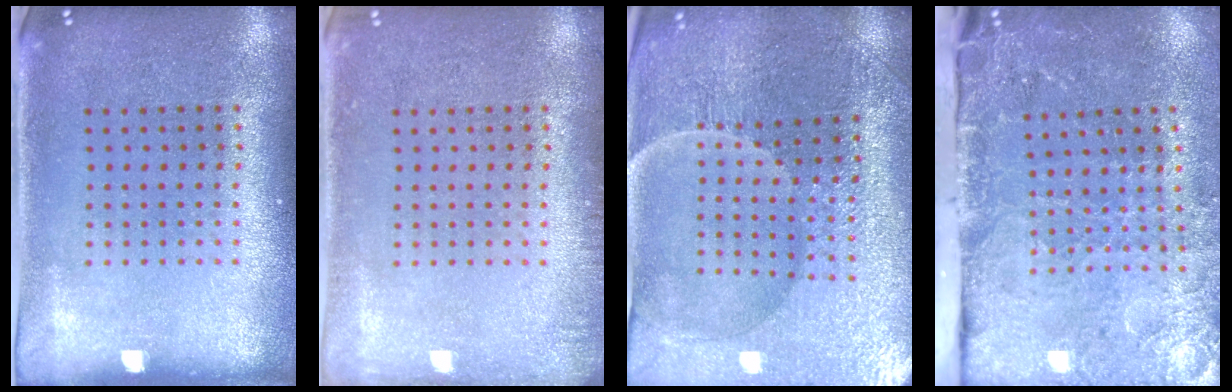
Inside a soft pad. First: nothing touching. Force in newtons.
{"total": 1.2, "press": 1.1, "slide": 0.2}
{"total": 4.1, "press": 4.0, "slide": 0.5}
{"total": 3.6, "press": 3.3, "slide": 1.3}